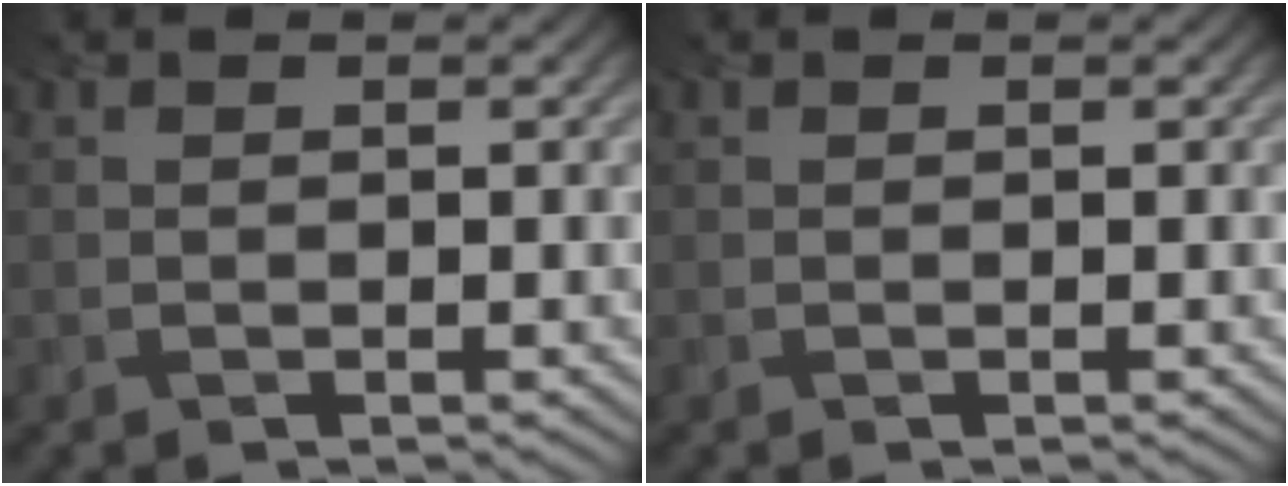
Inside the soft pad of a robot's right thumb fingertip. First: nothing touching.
{"total": 0.0}